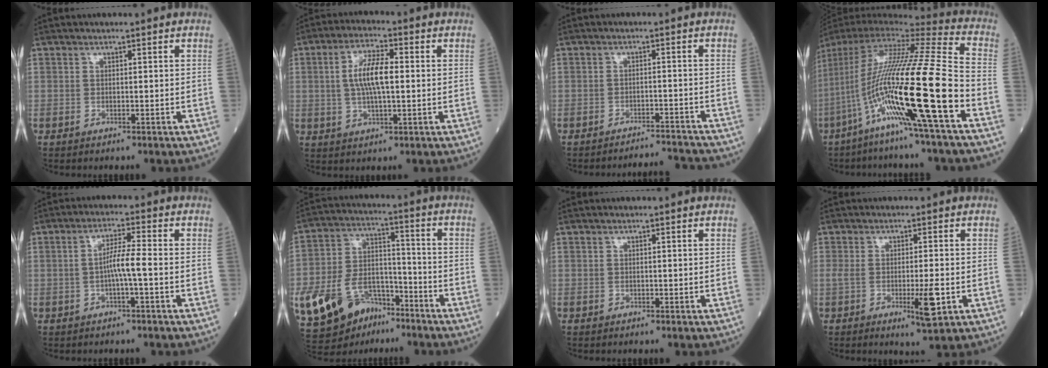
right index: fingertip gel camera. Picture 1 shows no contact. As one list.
[{"total": 7.6, "force": [0.7, 2.0, 7.3], "torque": [-0.148, 0.008, 0.012]}, {"total": 5.6, "force": [-5.5, -0.5, -0.7], "torque": [0.009, 0.003, -0.079]}, {"total": 25.6, "force": [-8.4, -0.3, 24.2], "torque": [-0.474, -0.035, -0.166]}, {"total": 4.2, "force": [-0.8, -0.3, 4.1], "torque": [-0.077, 0.005, -0.016]}, {"total": 20.4, "force": [-11.9, 12.0, 11.4], "torque": [-0.277, 0.008, -0.203]}, {"total": 0.0}, {"total": 5.1, "force": [-1.4, 0.4, 4.9], "torque": [-0.078, -0.009, -0.019]}]